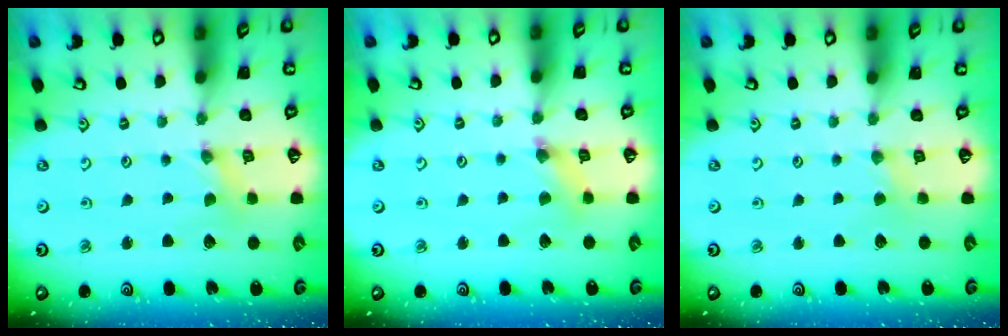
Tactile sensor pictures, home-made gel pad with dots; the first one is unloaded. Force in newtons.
{"total": 2.7, "press": 2.7, "slide": 0.3}
{"total": 1.2, "press": 1.2, "slide": 0.3}